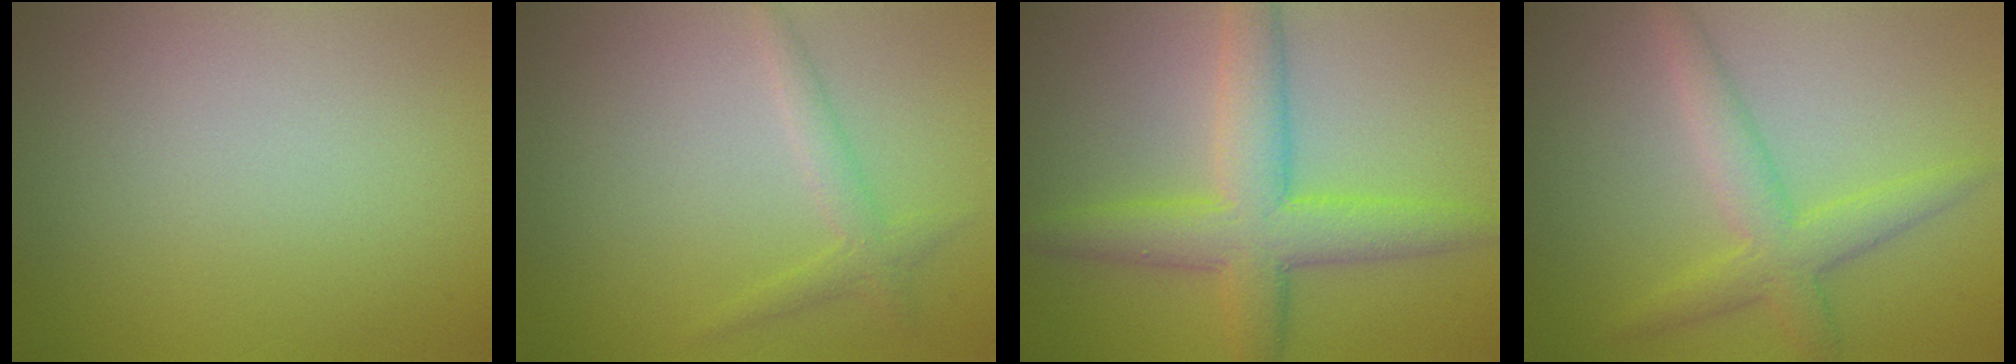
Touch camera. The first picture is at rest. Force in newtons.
{"total": 1.9, "press": 1.9, "slide": 0.2}
{"total": 6.7, "press": 6.7, "slide": 0.2}
{"total": 3.9, "press": 3.9, "slide": 0.1}